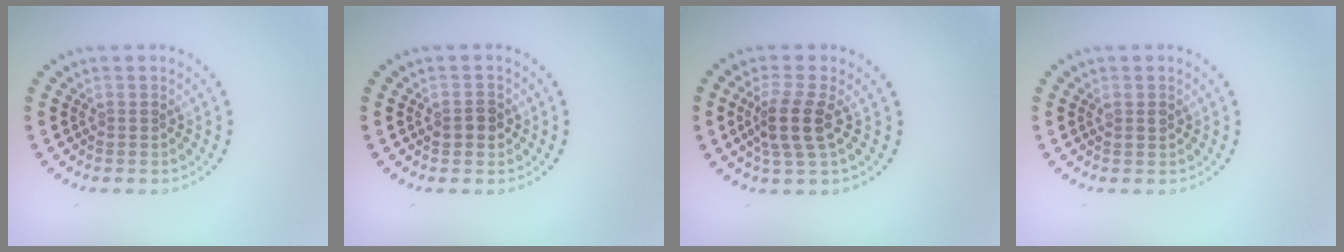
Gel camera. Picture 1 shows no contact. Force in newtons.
{"total": 1.7, "press": 1.7, "slide": 0.2}
{"total": 3.6, "press": 2.8, "slide": 2.1}
{"total": 0.9, "press": 0.8, "slide": 0.4}